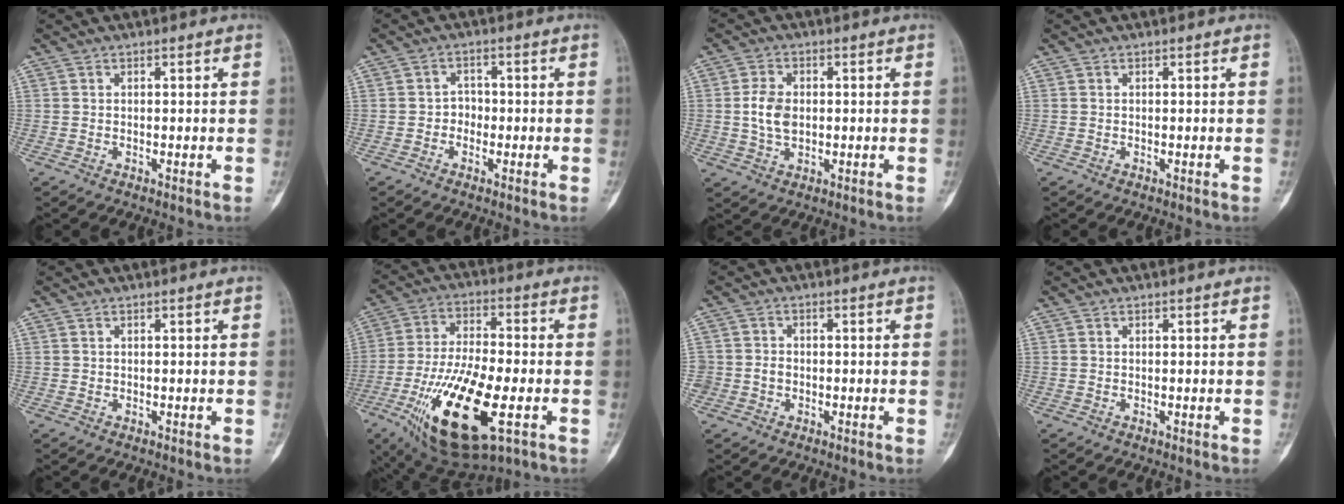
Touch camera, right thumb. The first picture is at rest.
{"total": 2.4, "force": [-0.8, 2.1, 0.9], "torque": [0.012, 0.011, -0.021]}
{"total": 5.7, "force": [0.2, 3.9, 4.2], "torque": [-0.077, 0.002, 0.004]}
{"total": 0.0}
{"total": 0.0}
{"total": 22.1, "force": [-7.6, 8.2, 19.0], "torque": [-0.379, 0.003, -0.121]}
{"total": 2.6, "force": [-0.7, 2.4, 0.8], "torque": [0.002, 0.009, -0.014]}
{"total": 0.0}